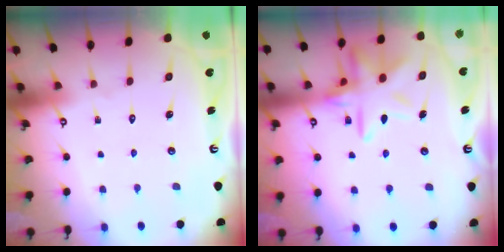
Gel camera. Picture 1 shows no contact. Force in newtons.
{"total": 14.3, "press": 14.3, "slide": 0.9}